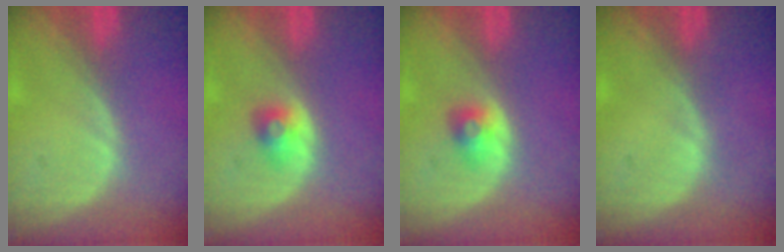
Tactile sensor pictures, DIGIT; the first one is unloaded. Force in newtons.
{"total": 2.4, "press": 2.2, "slide": 0.7}
{"total": 2.4, "press": 2.2, "slide": 0.7}
{"total": 0.0}